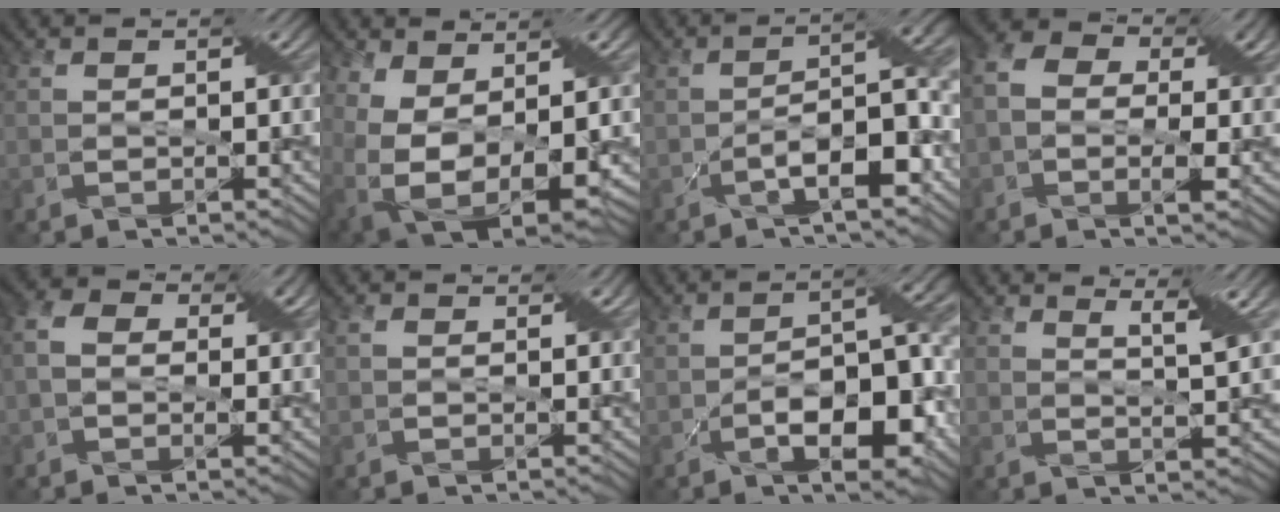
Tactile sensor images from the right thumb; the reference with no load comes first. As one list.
[{"total": 12.7, "force": [0.5, 7.1, 10.5], "torque": [-0.222, -0.032, 0.029]}, {"total": 9.6, "force": [-3.4, 2.5, 8.6], "torque": [-0.139, 0.011, -0.056]}, {"total": 8.2, "force": [-0.4, 5.5, 6.1], "torque": [-0.121, 0.008, -0.018]}, {"total": 6.0, "force": [0.2, 4.2, 4.2], "torque": [-0.084, 0.009, -0.002]}, {"total": 1.4, "force": [0.5, 1.0, 0.9], "torque": [-0.014, 0.000, 0.011]}, {"total": 11.8, "force": [-3.9, 4.3, 10.3], "torque": [-0.161, 0.000, -0.061]}, {"total": 4.4, "force": [3.0, 0.3, 3.2], "torque": [-0.060, -0.002, 0.051]}]